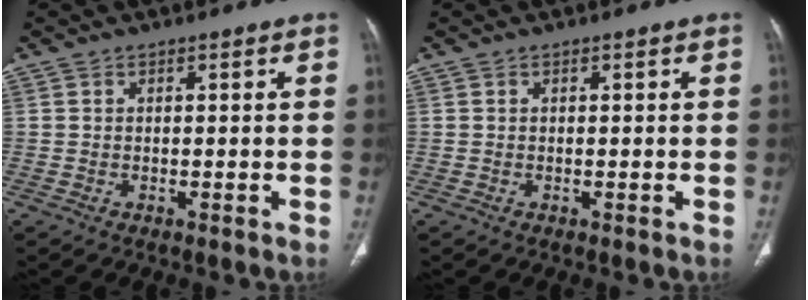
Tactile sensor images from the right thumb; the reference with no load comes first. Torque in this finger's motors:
{"motor_torque": [-0.14, 0.14, -0.01, 0.01, 0.03]}